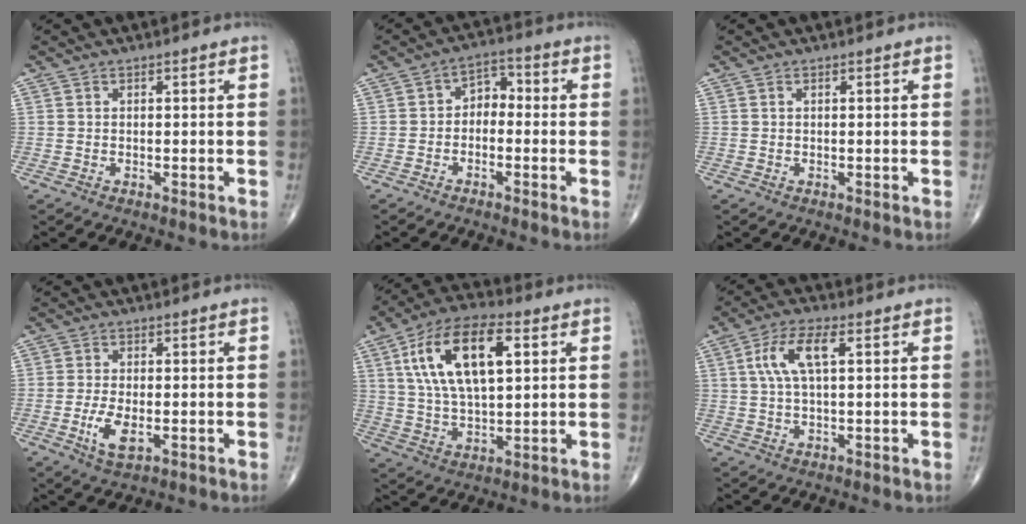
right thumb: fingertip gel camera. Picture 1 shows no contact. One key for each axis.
{"total": 4.5, "fx": -0.9, "fy": 3.2, "fz": 3.0, "tx": -0.027, "ty": 0.029, "tz": -0.030}
{"total": 0.0}
{"total": 4.5, "fx": -1.2, "fy": 2.0, "fz": 3.9, "tx": -0.075, "ty": -0.007, "tz": -0.019}
{"total": 17.6, "fx": 5.4, "fy": 8.0, "fz": 14.7, "tx": -0.262, "ty": 0.003, "tz": 0.096}
{"total": 7.7, "fx": 2.0, "fy": 2.7, "fz": 6.9, "tx": -0.147, "ty": 0.012, "tz": 0.037}